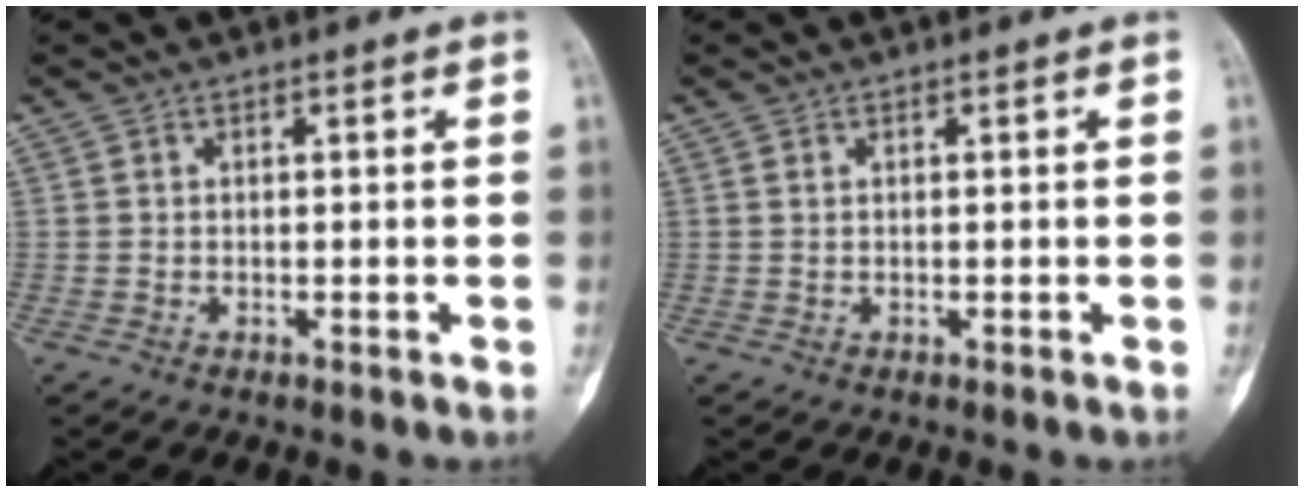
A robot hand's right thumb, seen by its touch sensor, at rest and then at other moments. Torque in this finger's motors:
{"motor_torque": [-0.34, -0.10, 0.22, 0.05, -0.03]}